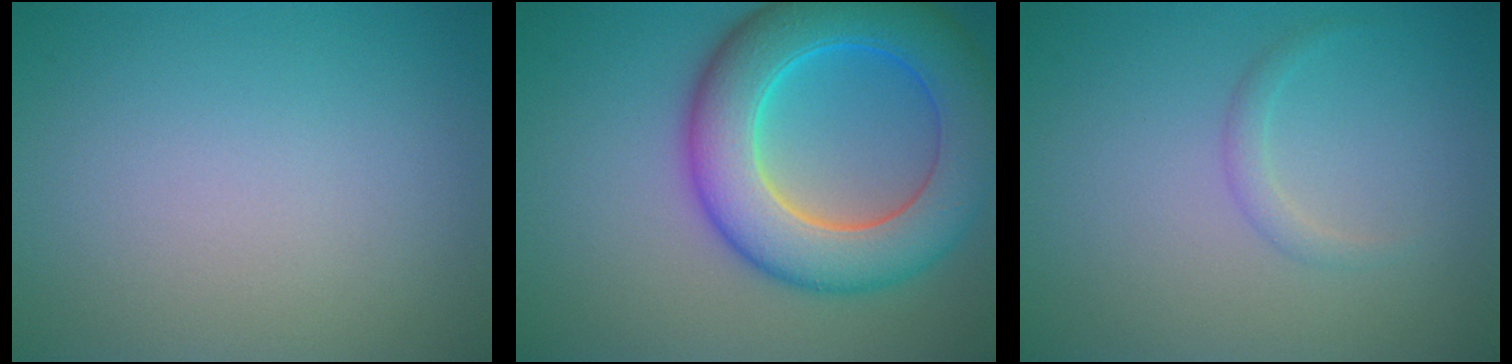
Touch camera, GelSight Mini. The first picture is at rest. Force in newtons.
{"total": 10.1, "press": 10.1, "slide": 0.1}
{"total": 1.0, "press": 1.0, "slide": 0.1}